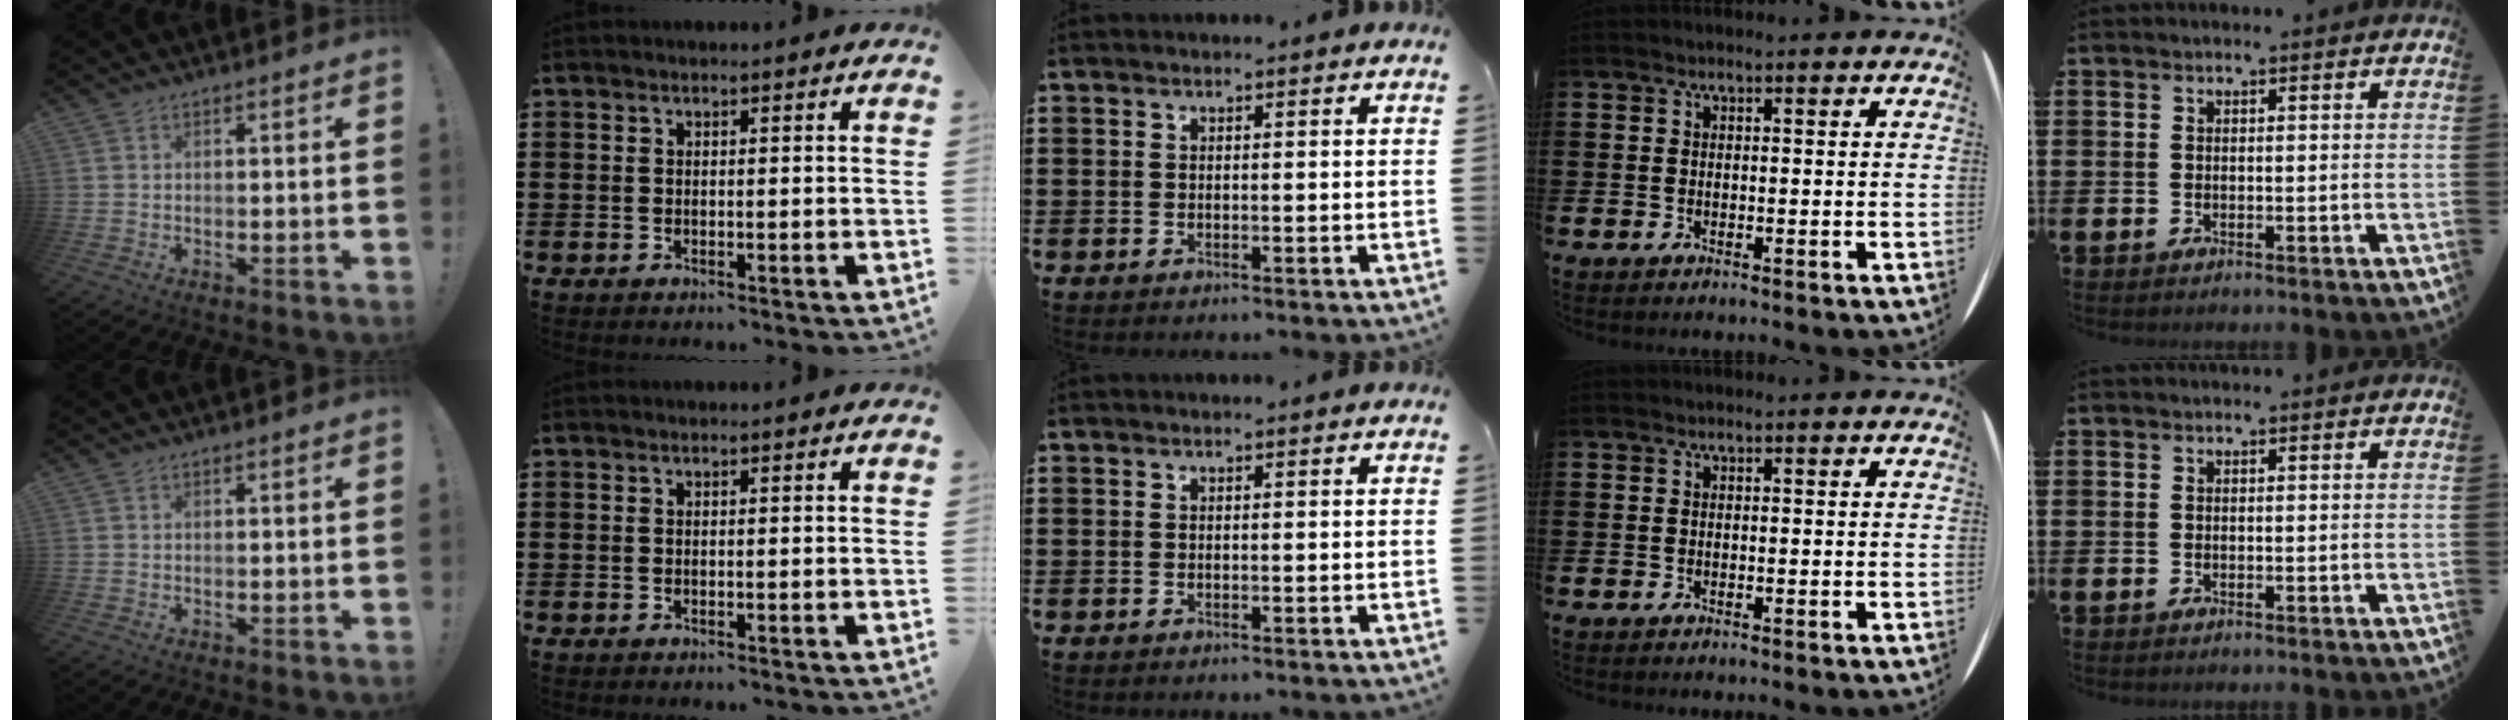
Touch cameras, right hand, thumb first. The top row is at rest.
{}